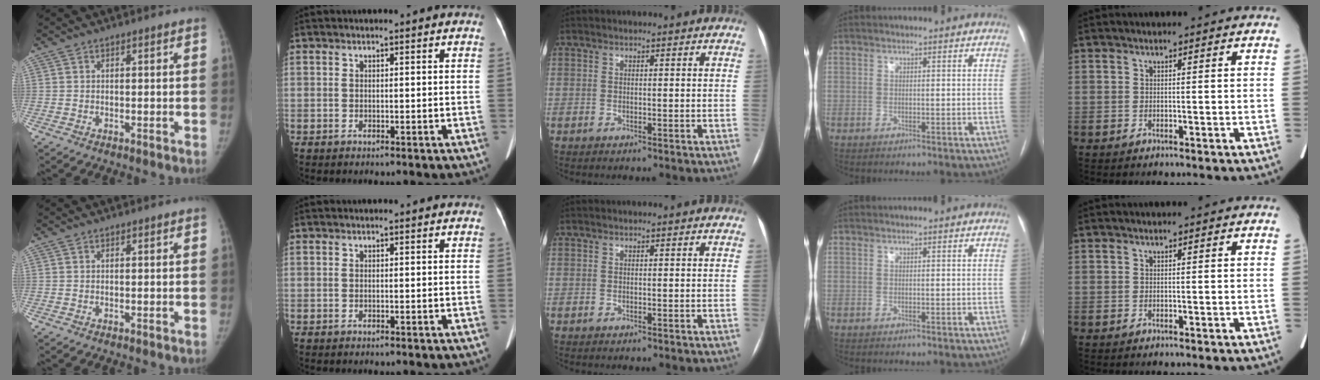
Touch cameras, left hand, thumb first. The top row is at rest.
{}